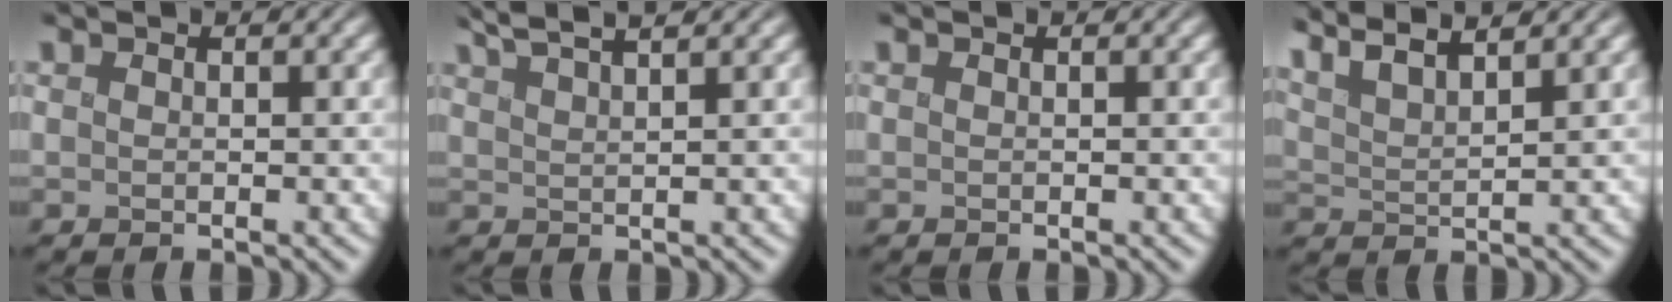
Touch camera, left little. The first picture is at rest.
{"total": 4.3, "force": [3.5, 0.5, 2.3], "torque": [-0.044, 0.021, 0.042]}
{"total": 0.0}
{"total": 7.6, "force": [5.7, 1.9, 4.6], "torque": [-0.105, 0.032, 0.069]}